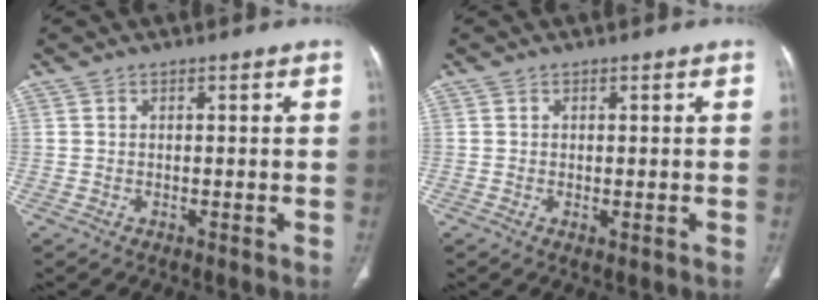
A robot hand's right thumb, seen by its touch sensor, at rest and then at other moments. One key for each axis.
{"total": 0.7, "fx": -0.2, "fy": 0.3, "fz": 0.7, "tx": -0.014, "ty": -0.004, "tz": -0.002}